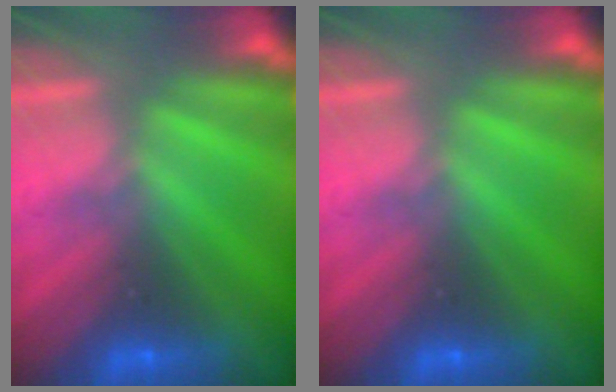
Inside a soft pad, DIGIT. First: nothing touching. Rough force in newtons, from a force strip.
{"total": 0.0}